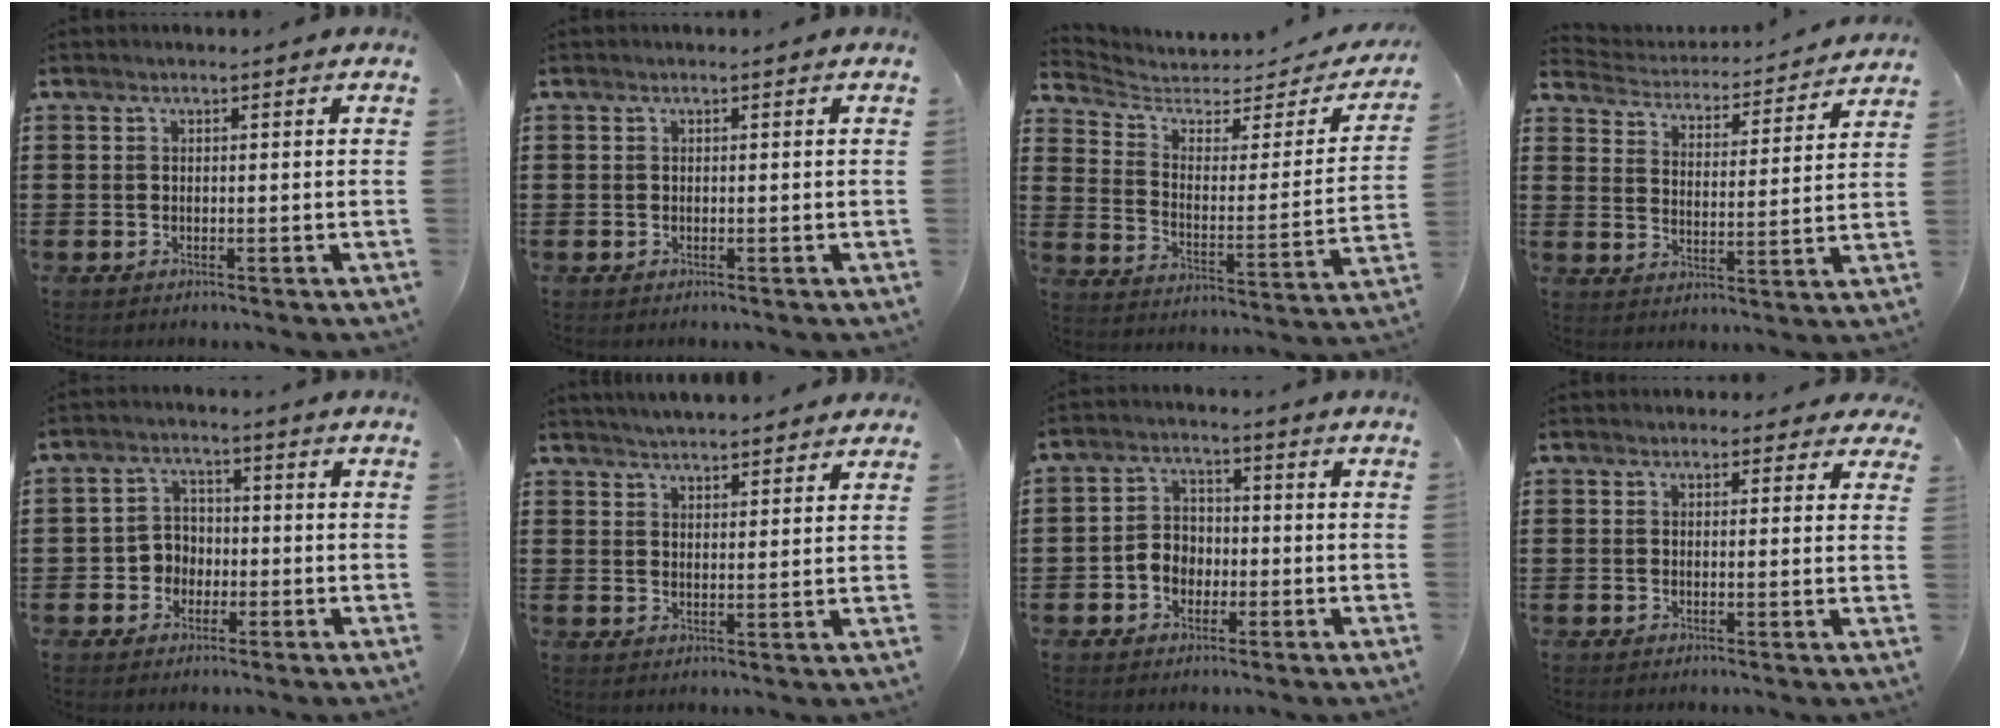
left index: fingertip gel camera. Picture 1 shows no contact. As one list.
[{"total": 0.0}, {"total": 4.5, "force": [3.6, 2.2, 1.5], "torque": [-0.056, -0.024, 0.059]}, {"total": 3.2, "force": [3.2, 0.2, -0.1], "torque": [-0.024, -0.031, 0.046]}, {"total": 3.9, "force": [-1.4, 3.5, 1.0], "torque": [-0.031, 0.009, -0.032]}, {"total": 3.5, "force": [3.5, 0.0, 0.2], "torque": [-0.014, -0.011, 0.064]}, {"total": 4.1, "force": [-1.6, 3.4, 1.7], "torque": [-0.041, 0.010, -0.035]}, {"total": 1.9, "force": [1.6, 0.9, 0.4], "torque": [-0.007, 0.003, 0.028]}]